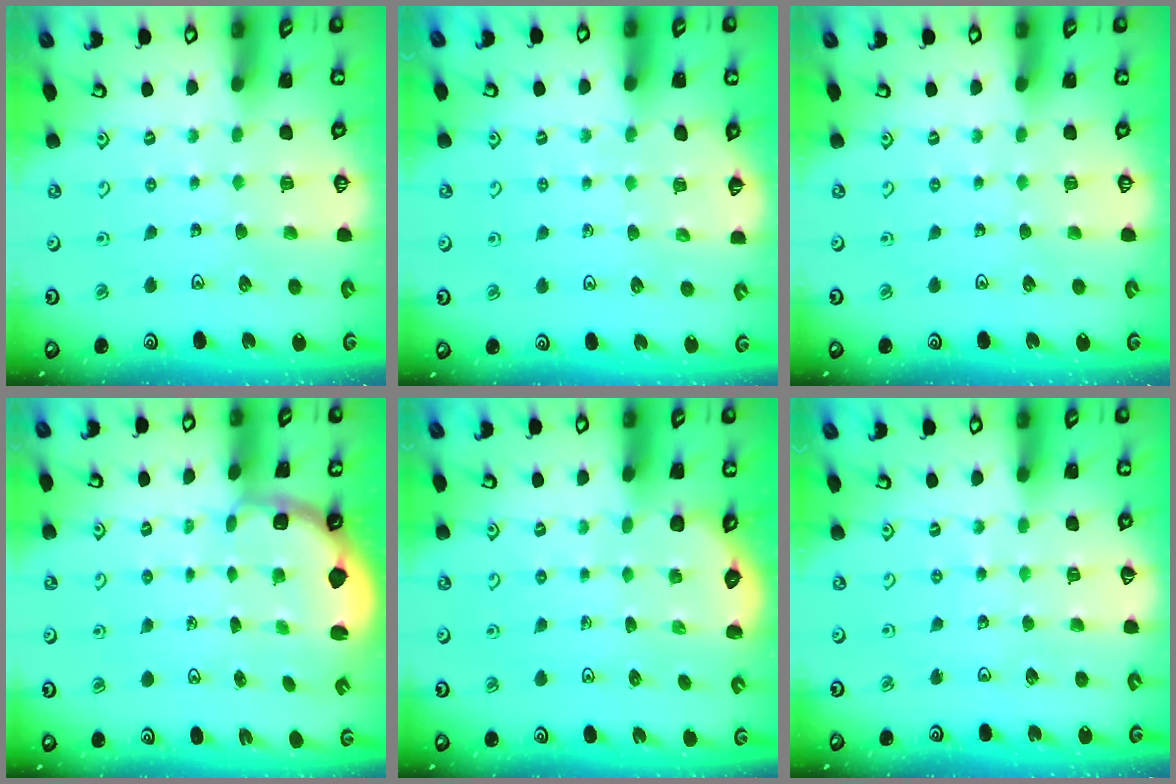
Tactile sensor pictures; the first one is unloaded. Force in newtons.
{"total": 6.0, "press": 5.9, "slide": 1.2}
{"total": 0.0}
{"total": 2.3, "press": 1.2, "slide": 1.9}
{"total": 2.2, "press": 2.2, "slide": 0.3}
{"total": 2.7, "press": 2.6, "slide": 0.3}